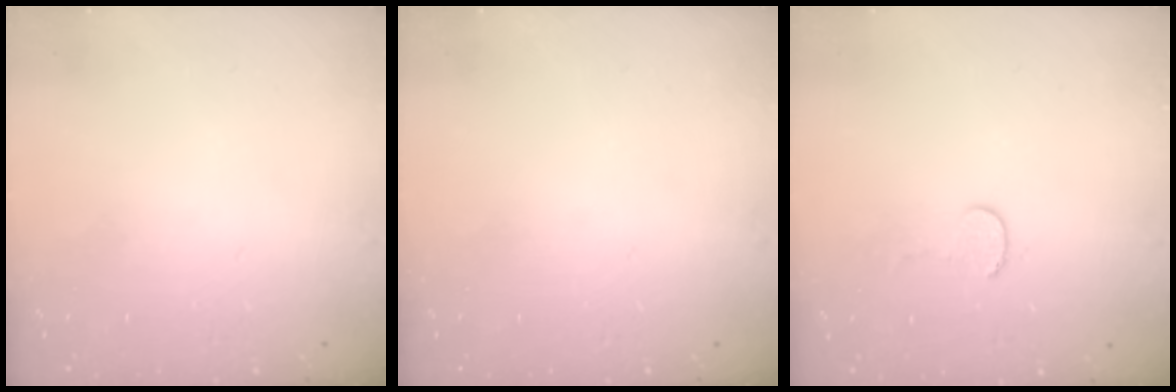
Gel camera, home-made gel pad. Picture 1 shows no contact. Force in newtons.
{"total": 0.0}
{"total": 4.1, "press": 4.1, "slide": 0.4}